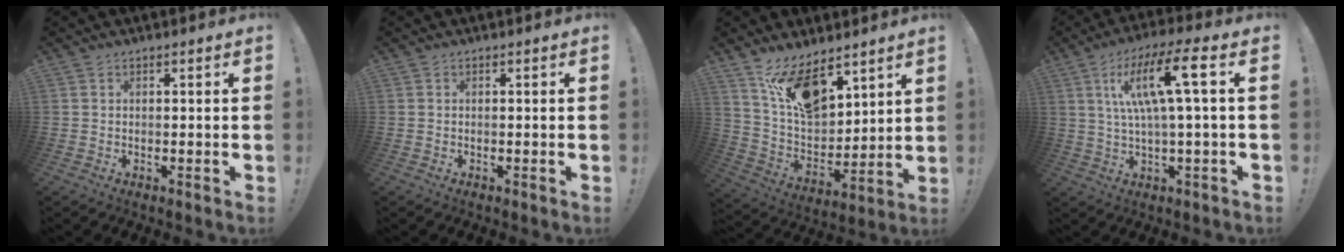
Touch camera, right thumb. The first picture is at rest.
{"total": 0.0}
{"total": 15.4, "force": [10.6, 7.2, 8.4], "torque": [-0.162, -0.069, 0.201]}
{"total": 14.7, "force": [3.7, 1.8, 14.1], "torque": [-0.252, 0.000, 0.043]}